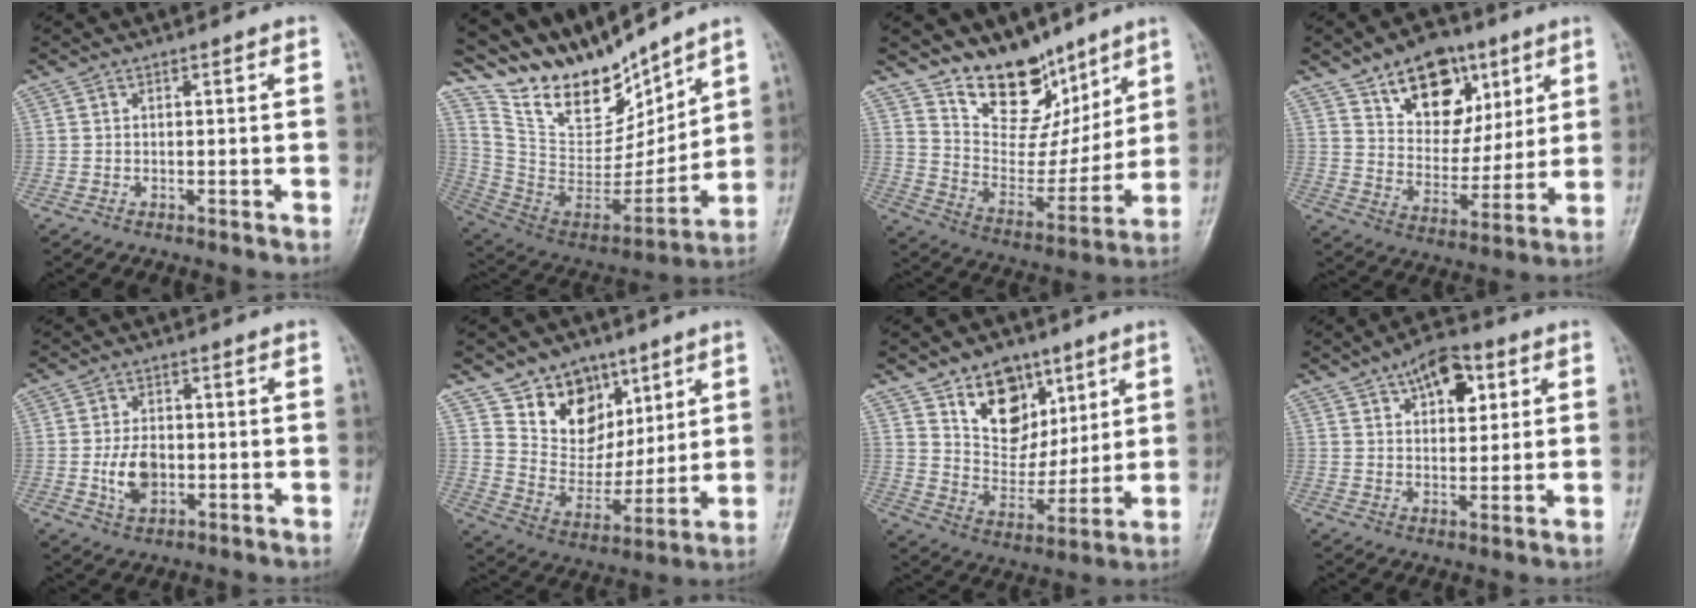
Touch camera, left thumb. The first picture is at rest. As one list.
[{"total": 20.6, "force": [17.8, 7.1, 7.6], "torque": [-0.088, -0.094, 0.333]}, {"total": 16.5, "force": [11.8, 9.2, 6.9], "torque": [-0.050, -0.074, 0.212]}, {"total": 15.8, "force": [8.4, 10.2, 8.6], "torque": [-0.088, -0.043, 0.144]}, {"total": 6.5, "force": [-1.0, 4.2, 4.8], "torque": [-0.077, 0.002, -0.016]}, {"total": 13.9, "force": [8.0, 10.0, 5.3], "torque": [-0.039, -0.048, 0.150]}, {"total": 13.4, "force": [7.4, 9.3, 6.3], "torque": [-0.061, -0.045, 0.134]}, {"total": 9.5, "force": [4.2, 5.3, 6.8], "torque": [-0.066, -0.011, 0.058]}]